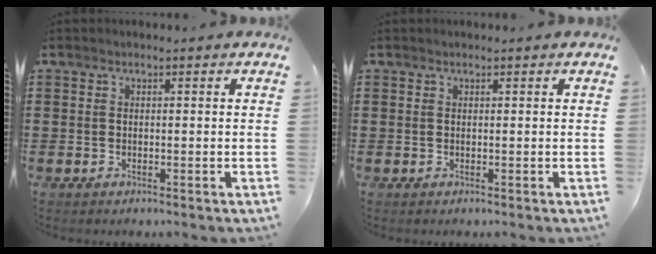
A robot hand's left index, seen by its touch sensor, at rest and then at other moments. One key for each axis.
{"total": 0.0}